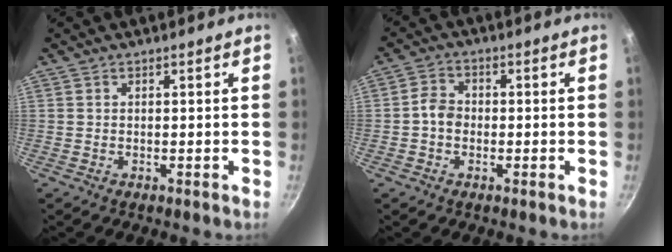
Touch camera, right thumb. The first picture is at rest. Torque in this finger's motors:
{"motor_torque": [-0.26, 0.42, 0.26, 0.24, -0.01]}